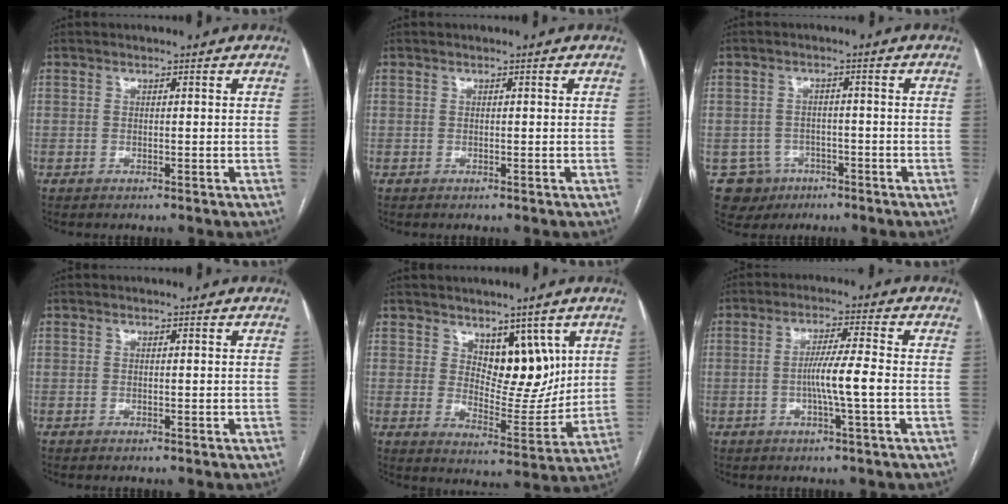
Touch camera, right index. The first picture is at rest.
{"total": 0.0}
{"total": 6.2, "force": [-2.9, 5.5, 0.2], "torque": [-0.001, 0.009, -0.037]}
{"total": 0.0}
{"total": 8.4, "force": [4.4, 4.4, 5.7], "torque": [-0.076, -0.005, 0.081]}
{"total": 4.2, "force": [-0.8, -0.2, 4.1], "torque": [-0.073, -0.001, -0.016]}